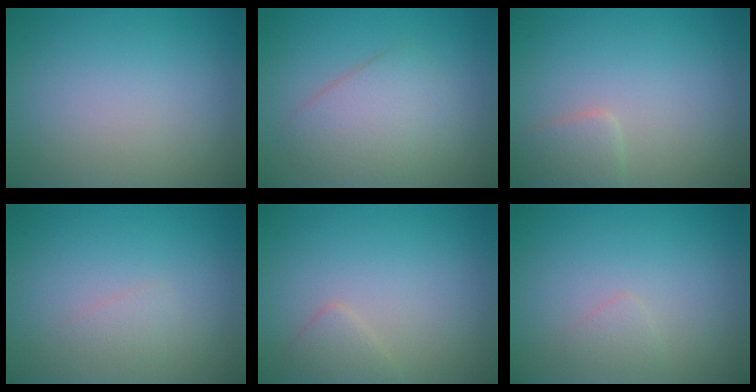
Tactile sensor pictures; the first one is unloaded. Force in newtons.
{"total": 3.7, "press": 3.7, "slide": 0.1}
{"total": 1.9, "press": 1.9, "slide": 0.1}
{"total": 0.9, "press": 0.9, "slide": 0.1}
{"total": 1.3, "press": 1.3, "slide": 0.1}
{"total": 0.8, "press": 0.8, "slide": 0.0}